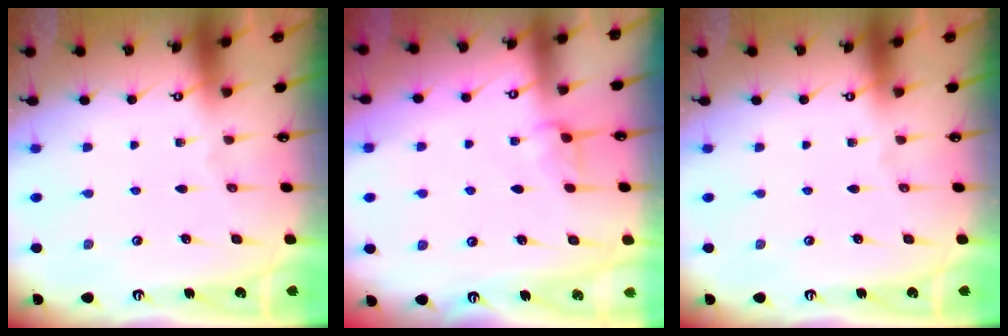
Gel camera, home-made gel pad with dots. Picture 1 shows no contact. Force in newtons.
{"total": 2.1, "press": 2.0, "slide": 0.6}
{"total": 0.0}